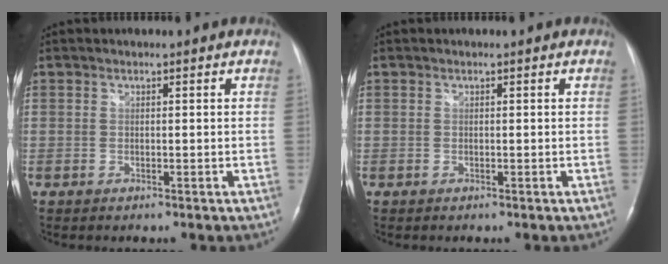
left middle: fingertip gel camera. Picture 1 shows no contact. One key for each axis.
{"total": 0.0}